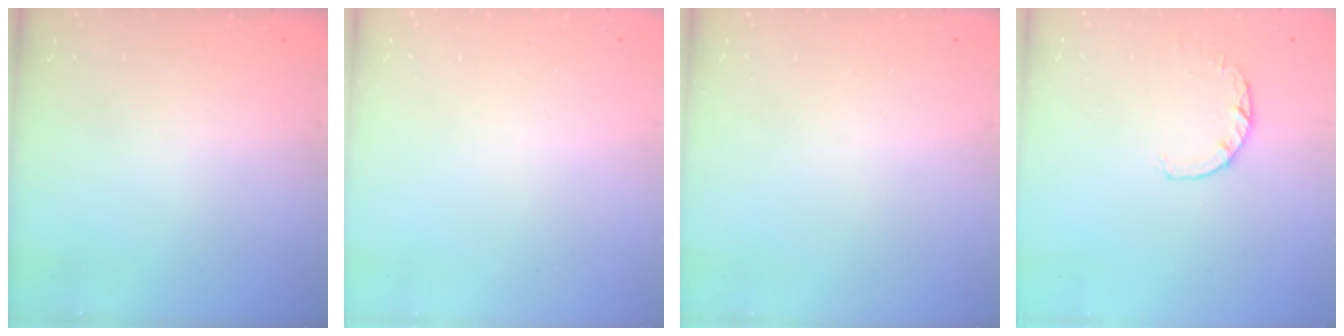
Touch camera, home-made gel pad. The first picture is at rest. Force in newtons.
{"total": 2.5, "press": 2.5, "slide": 0.2}
{"total": 0.0}
{"total": 2.8, "press": 2.7, "slide": 0.5}